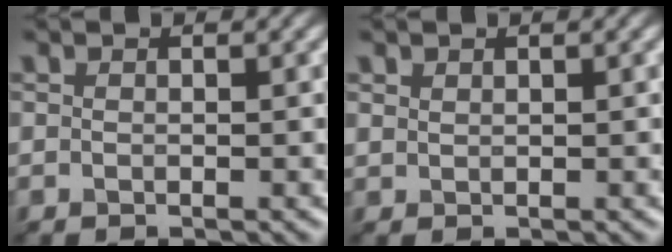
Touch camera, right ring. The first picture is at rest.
{"total": 1.0, "force": [0.5, -0.4, -0.8], "torque": [0.008, 0.005, 0.021]}